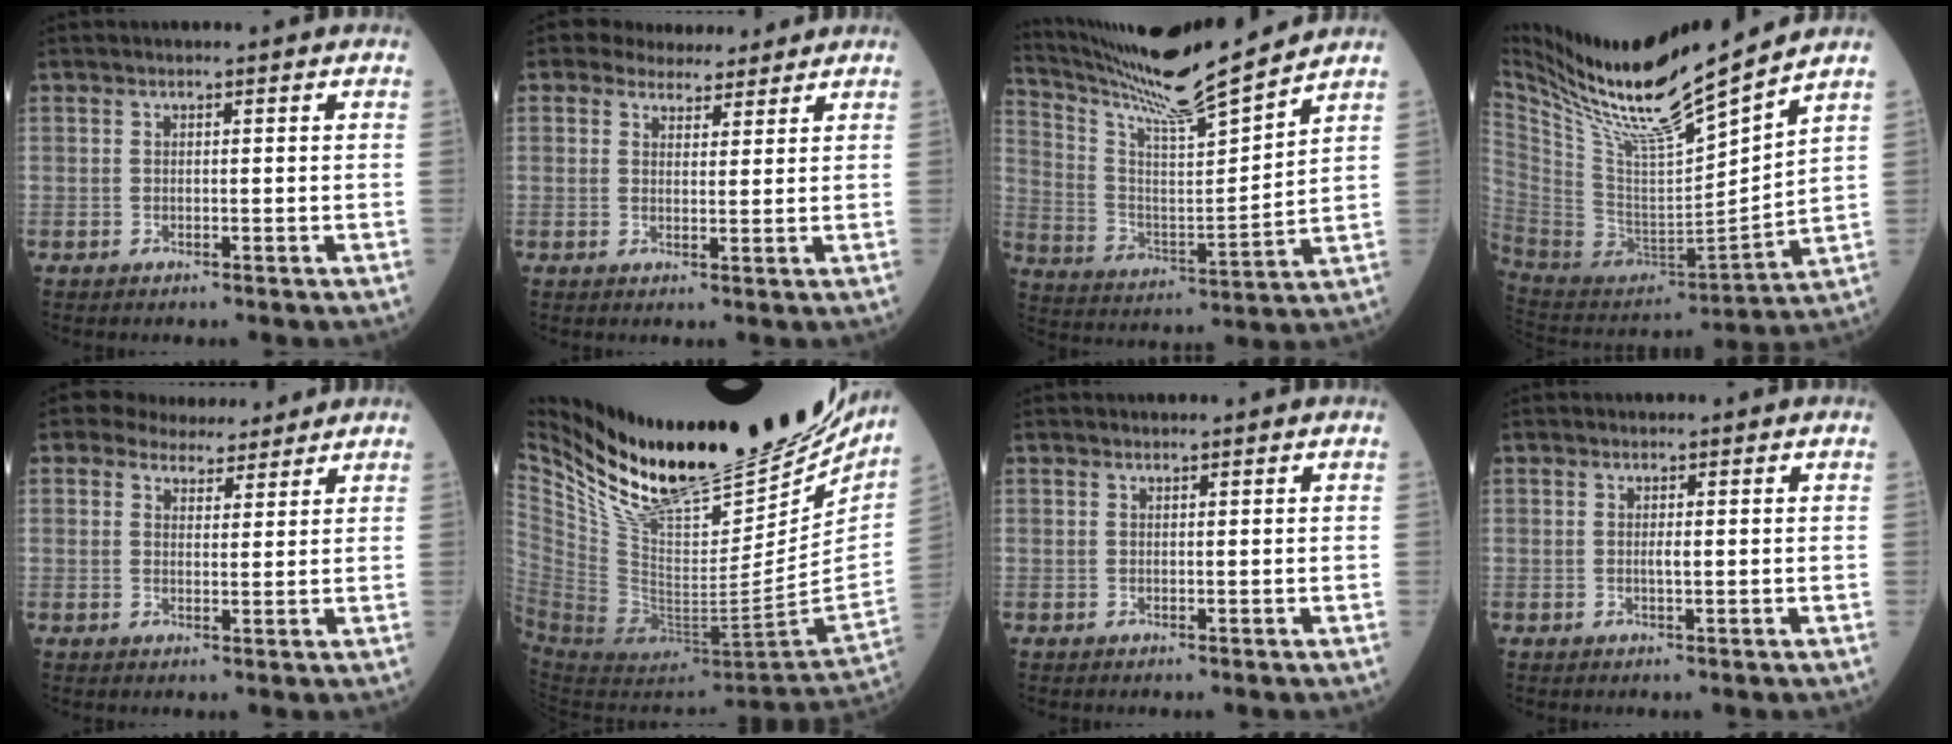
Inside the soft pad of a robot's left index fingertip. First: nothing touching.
{"total": 5.6, "force": [4.9, 2.5, 1.0], "torque": [-0.010, 0.010, 0.067]}
{"total": 15.9, "force": [14.6, -1.6, 6.1], "torque": [-0.132, -0.018, 0.256]}
{"total": 20.3, "force": [16.9, -0.4, 11.3], "torque": [-0.210, -0.025, 0.312]}
{"total": 6.2, "force": [5.4, 2.6, 1.3], "torque": [-0.015, 0.008, 0.075]}
{"total": 32.9, "force": [26.2, 9.6, 17.4], "torque": [-0.309, -0.042, 0.411]}
{"total": 0.0}
{"total": 0.9, "force": [0.0, 0.1, 0.9], "torque": [-0.017, -0.001, 0.001]}